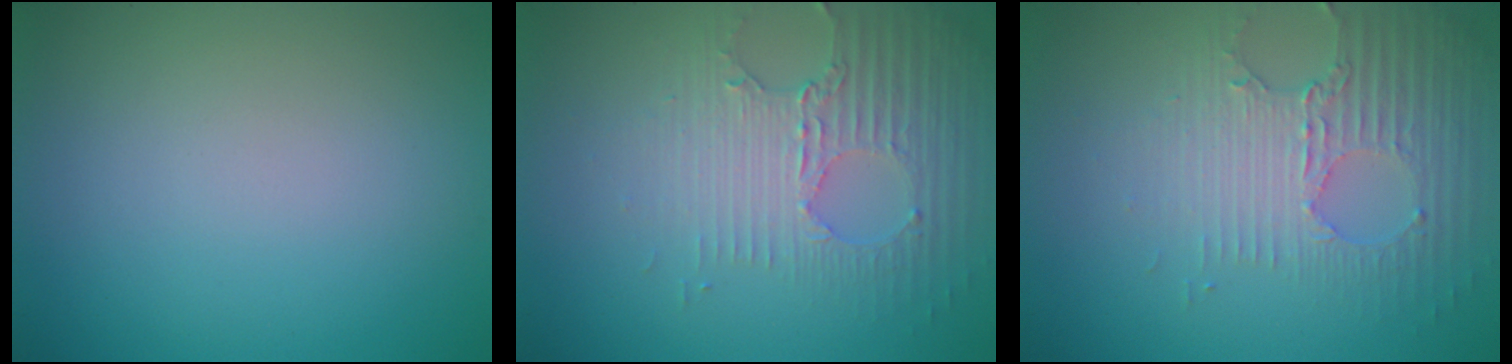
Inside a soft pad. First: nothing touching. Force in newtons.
{"total": 3.5, "press": 3.3, "slide": 1.2}
{"total": 3.5, "press": 3.3, "slide": 1.2}